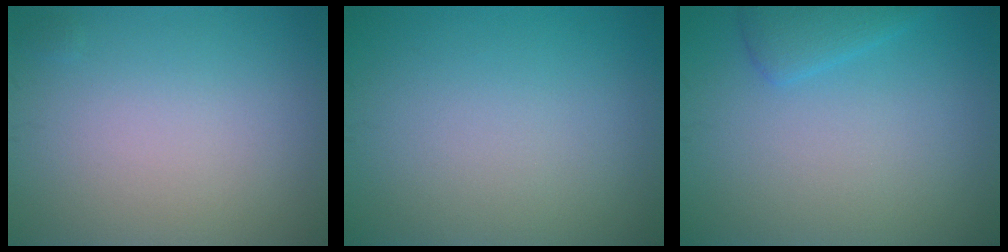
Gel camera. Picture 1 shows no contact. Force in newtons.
{"total": 0.0}
{"total": 2.0, "press": 2.0, "slide": 0.2}